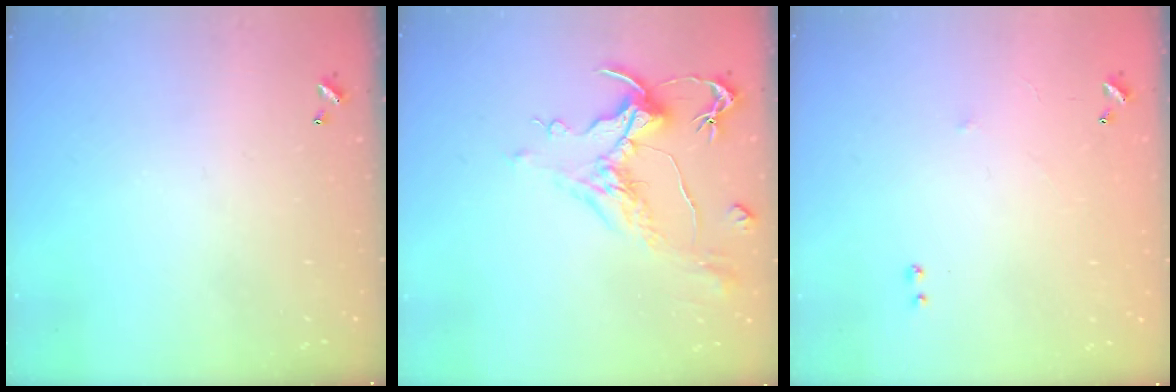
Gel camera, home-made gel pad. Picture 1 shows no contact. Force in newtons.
{"total": 1.7, "press": 0.9, "slide": 1.4}
{"total": 5.7, "press": 5.6, "slide": 0.8}